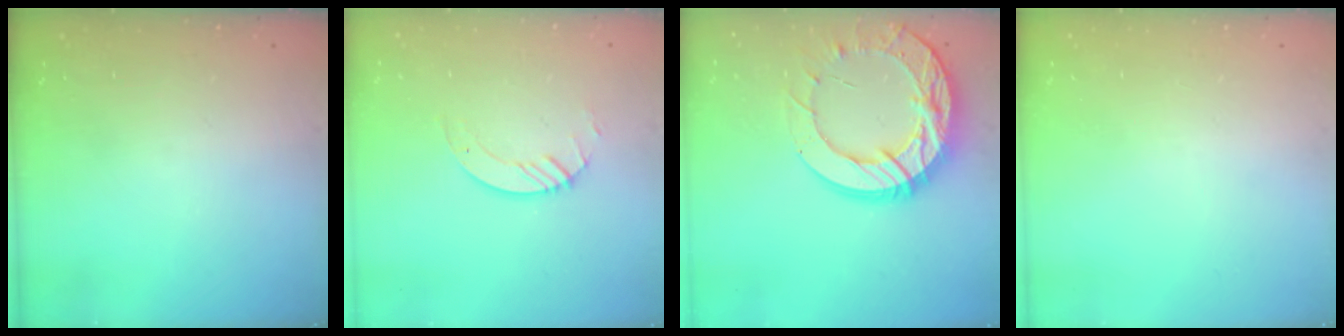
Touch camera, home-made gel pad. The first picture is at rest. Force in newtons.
{"total": 3.0, "press": 3.0, "slide": 0.3}
{"total": 21.2, "press": 21.1, "slide": 2.1}
{"total": 0.0}